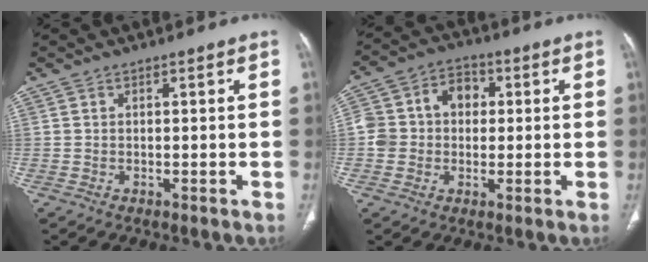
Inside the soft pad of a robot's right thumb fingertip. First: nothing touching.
{"total": 9.9, "force": [0.6, 8.3, 5.4], "torque": [-0.072, 0.034, 0.004]}